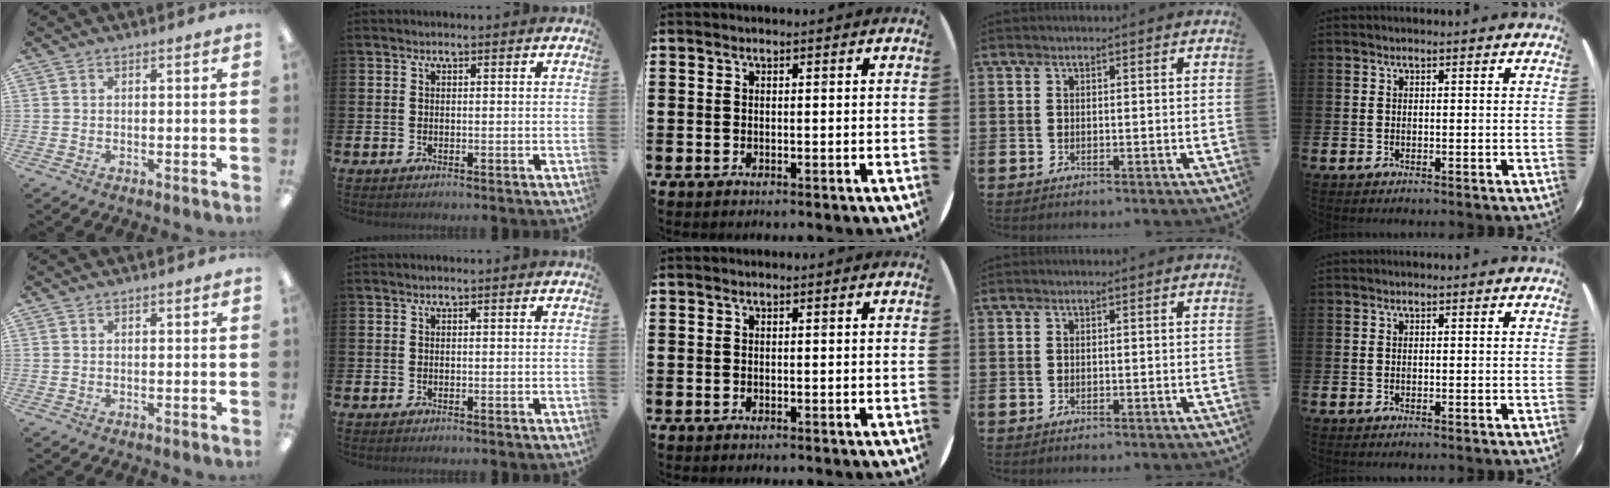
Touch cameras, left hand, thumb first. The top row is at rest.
{}